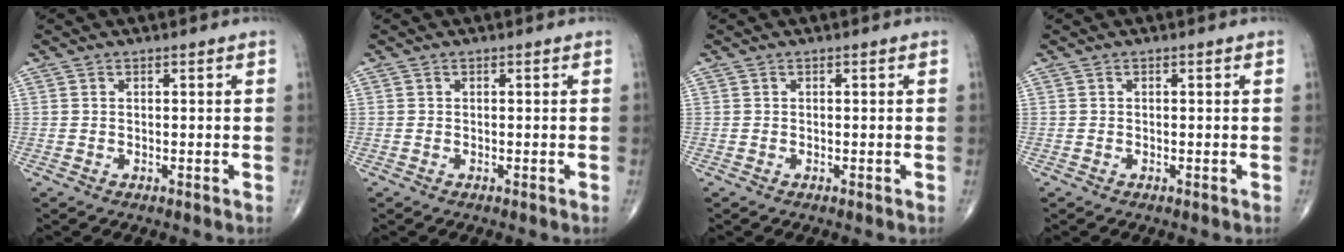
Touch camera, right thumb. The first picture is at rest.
{"total": 0.0}
{"total": 0.0}
{"total": 0.0}